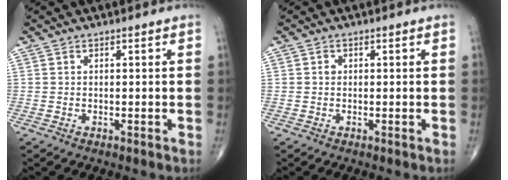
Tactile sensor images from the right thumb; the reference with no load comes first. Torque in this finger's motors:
{"motor_torque": [0.07, 0.34, 0.27, -0.11, -0.02]}